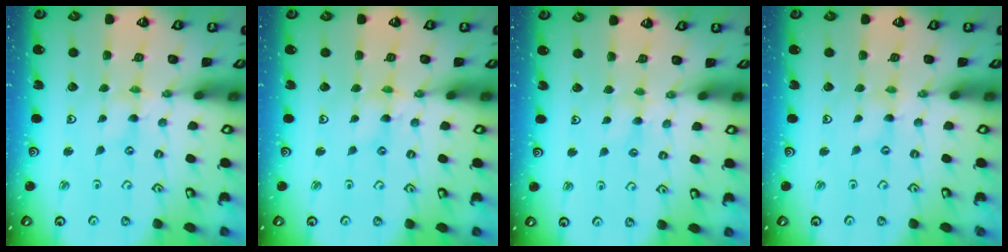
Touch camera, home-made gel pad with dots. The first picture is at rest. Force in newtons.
{"total": 1.7, "press": 1.7, "slide": 0.2}
{"total": 2.7, "press": 2.6, "slide": 0.5}
{"total": 0.0}